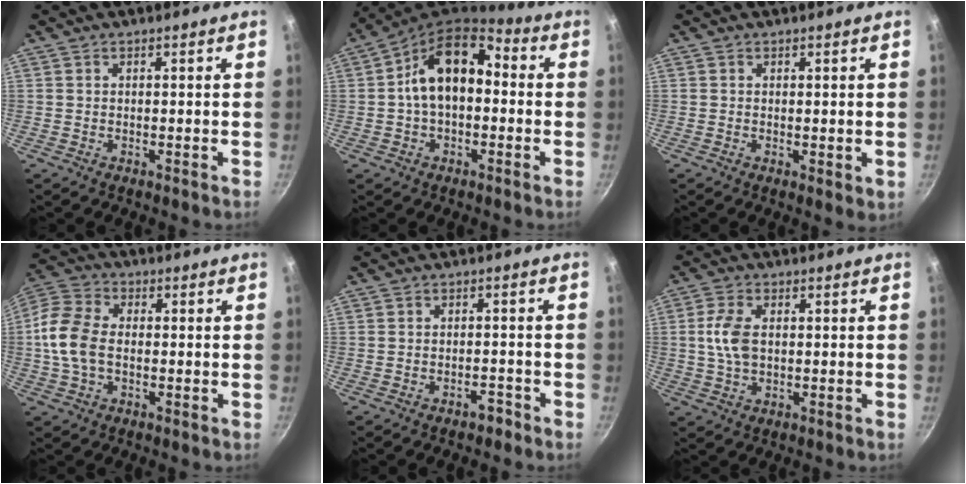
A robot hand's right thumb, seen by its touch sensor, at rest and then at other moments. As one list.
[{"total": 14.4, "force": [0.6, 9.1, 11.1], "torque": [-0.158, 0.043, -0.008]}, {"total": 1.4, "force": [0.2, 0.4, 1.3], "torque": [-0.019, -0.007, 0.000]}, {"total": 10.6, "force": [-0.7, 6.9, 8.0], "torque": [-0.159, 0.024, -0.027]}, {"total": 2.3, "force": [-1.8, 1.0, 1.1], "torque": [-0.005, 0.025, -0.018]}, {"total": 6.6, "force": [0.4, 4.0, 5.2], "torque": [-0.103, 0.008, 0.005]}]